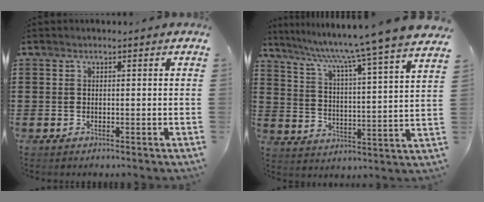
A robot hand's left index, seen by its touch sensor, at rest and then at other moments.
{"total": 8.3, "force": [7.1, -2.0, 3.8], "torque": [-0.094, -0.065, 0.108]}